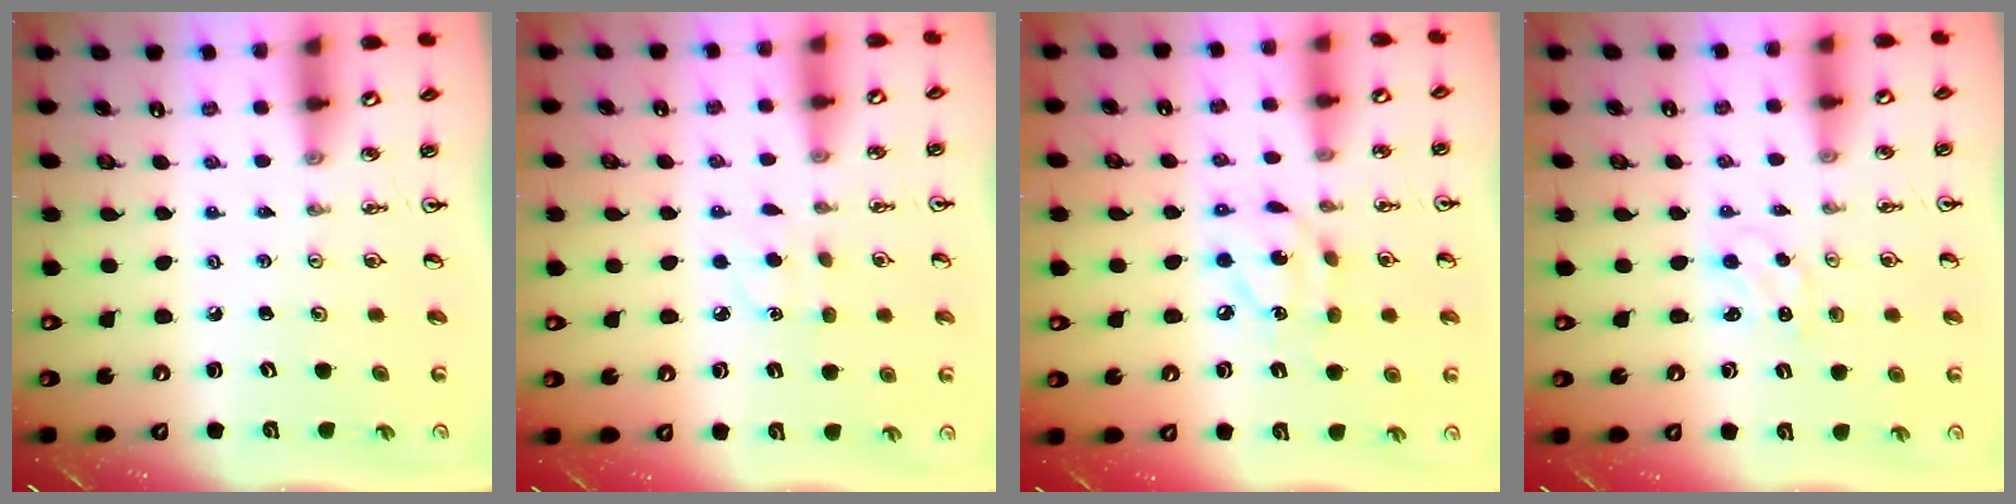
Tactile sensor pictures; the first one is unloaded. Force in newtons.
{"total": 4.3, "press": 4.3, "slide": 0.5}
{"total": 9.3, "press": 9.3, "slide": 0.5}
{"total": 1.5, "press": 1.5, "slide": 0.2}